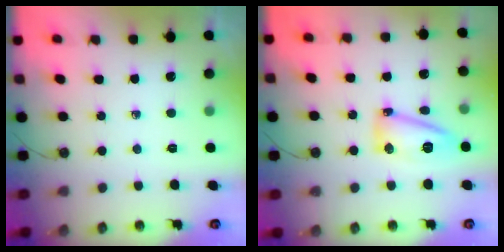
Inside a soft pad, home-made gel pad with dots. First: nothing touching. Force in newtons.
{"total": 10.7, "press": 10.6, "slide": 0.8}